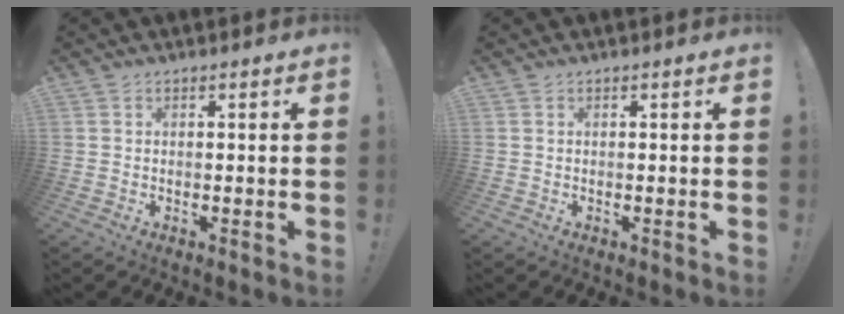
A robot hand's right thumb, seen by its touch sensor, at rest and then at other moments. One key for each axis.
{"total": 0.0}